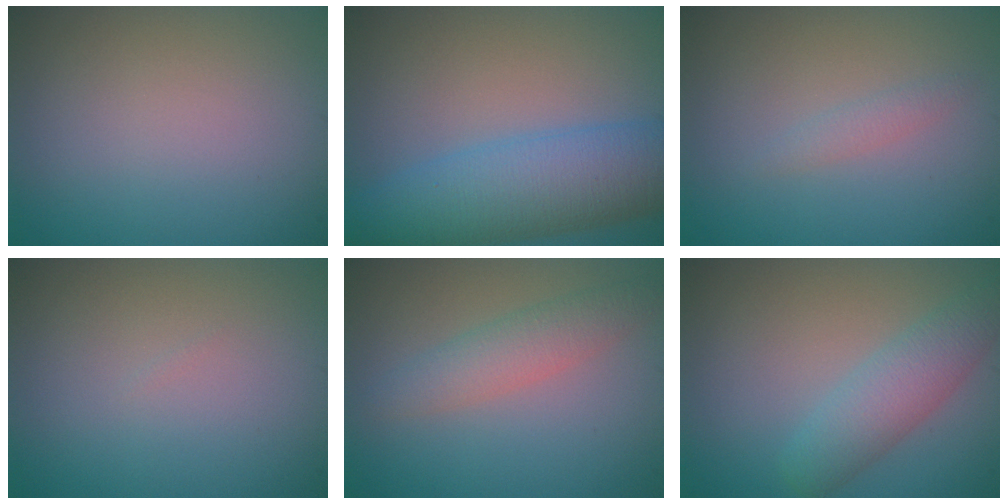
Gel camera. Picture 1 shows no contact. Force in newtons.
{"total": 7.9, "press": 7.9, "slide": 0.2}
{"total": 1.0, "press": 1.0, "slide": 0.0}
{"total": 0.0}
{"total": 2.8, "press": 2.8, "slide": 0.1}
{"total": 3.7, "press": 3.7, "slide": 0.2}